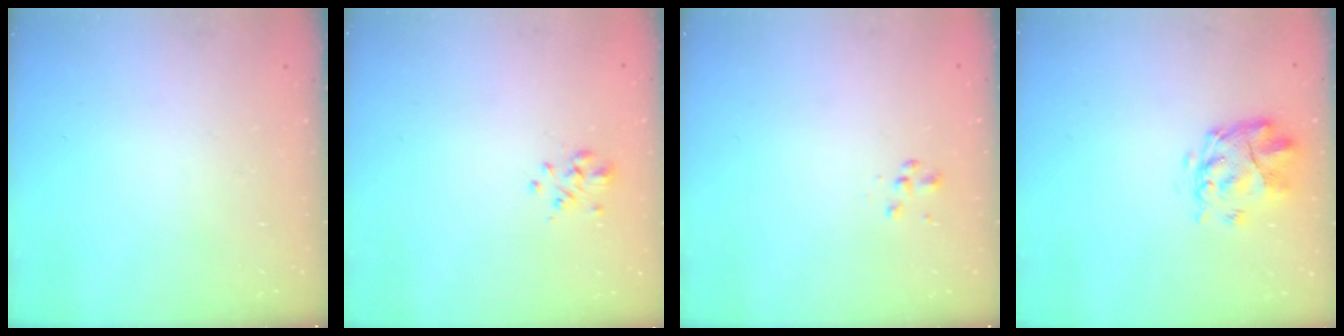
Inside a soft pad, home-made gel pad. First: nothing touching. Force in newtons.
{"total": 2.3, "press": 1.9, "slide": 1.2}
{"total": 1.6, "press": 1.5, "slide": 0.4}
{"total": 4.0, "press": 3.6, "slide": 1.8}